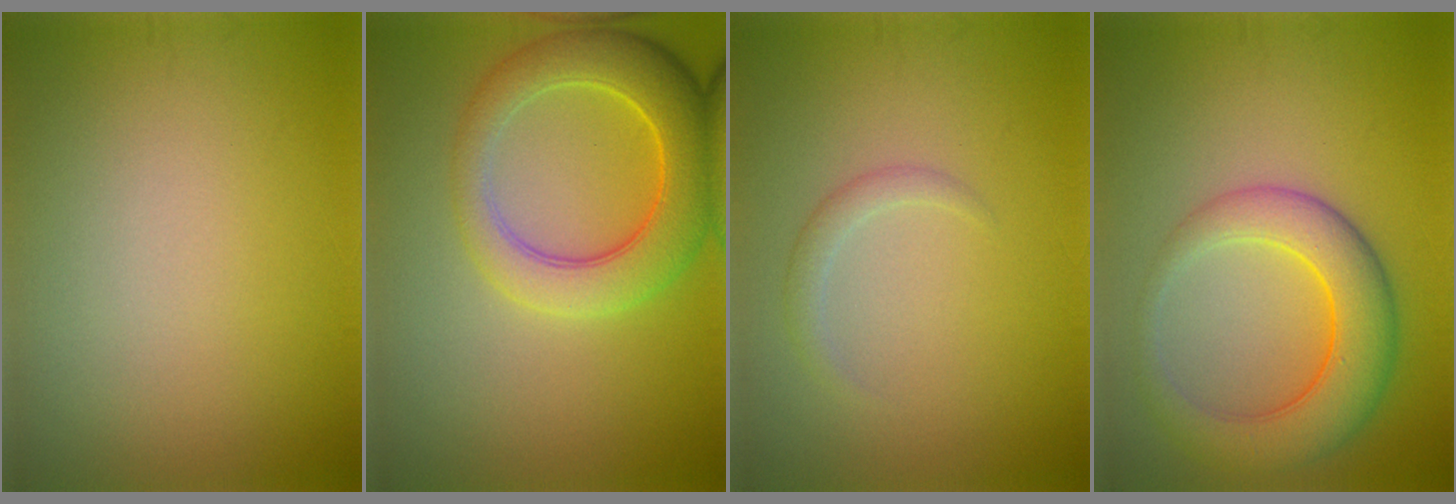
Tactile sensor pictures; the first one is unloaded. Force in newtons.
{"total": 6.6, "press": 6.6, "slide": 0.3}
{"total": 1.4, "press": 1.4, "slide": 0.1}
{"total": 6.5, "press": 6.5, "slide": 0.2}